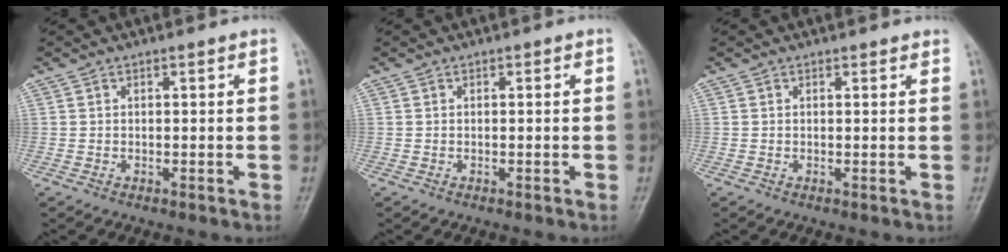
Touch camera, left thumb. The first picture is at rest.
{"total": 0.0}
{"total": 1.0, "force": [1.0, 0.2, 0.2], "torque": [-0.003, -0.004, 0.011]}